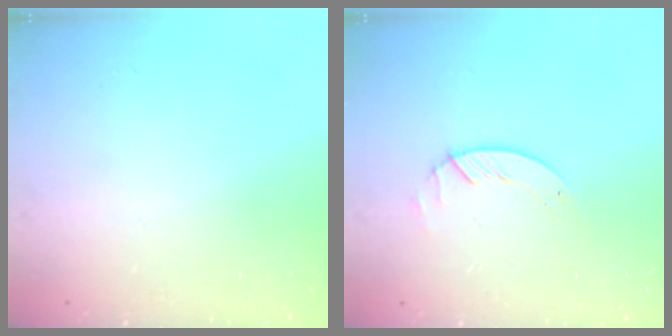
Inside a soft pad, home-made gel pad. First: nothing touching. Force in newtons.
{"total": 2.0, "press": 2.0, "slide": 0.2}